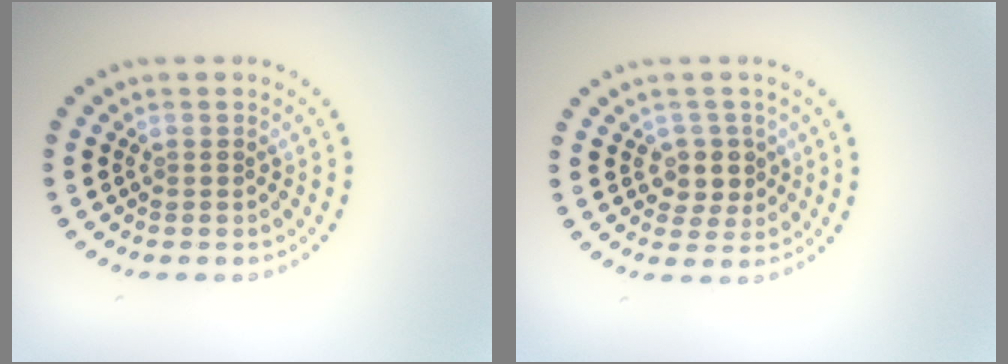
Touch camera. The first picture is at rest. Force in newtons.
{"total": 2.5, "press": 2.2, "slide": 1.2}